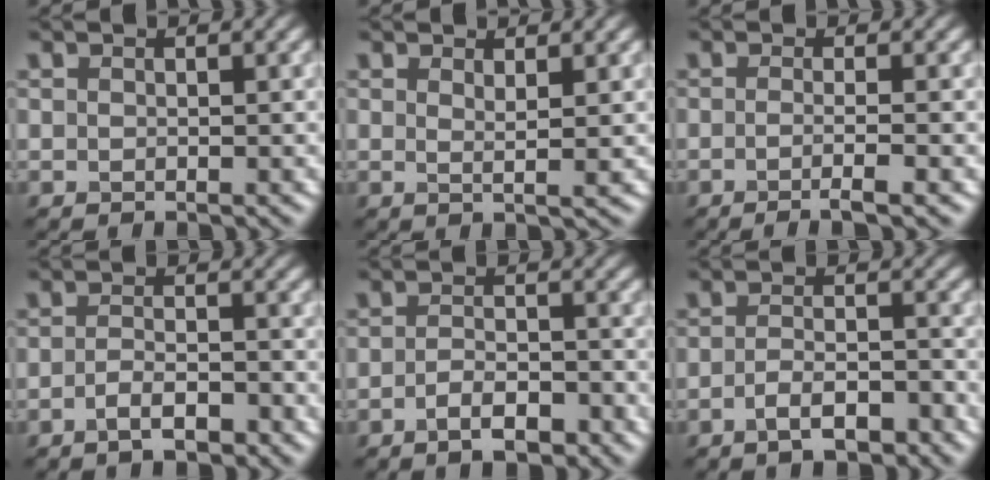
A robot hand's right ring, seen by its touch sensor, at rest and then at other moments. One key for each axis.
{"total": 1.4, "fx": 0.8, "fy": 0.2, "fz": 1.1, "tx": -0.017, "ty": -0.004, "tz": 0.010}
{"total": 3.1, "fx": -0.9, "fy": 0.8, "fz": 2.8, "tx": -0.035, "ty": -0.005, "tz": -0.023}
{"total": 2.6, "fx": -1.5, "fy": 0.8, "fz": 1.9, "tx": -0.034, "ty": 0.003, "tz": -0.029}
{"total": 3.1, "fx": -1.8, "fy": 1.1, "fz": 2.3, "tx": -0.038, "ty": 0.003, "tz": -0.032}
{"total": 3.2, "fx": -1.9, "fy": 1.0, "fz": 2.4, "tx": -0.043, "ty": 0.004, "tz": -0.034}